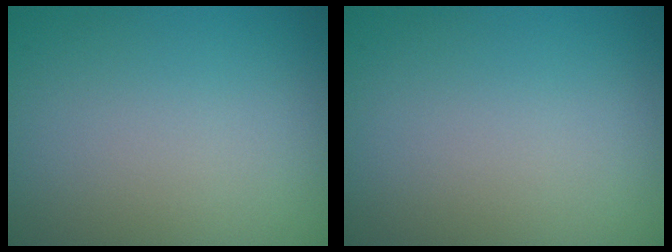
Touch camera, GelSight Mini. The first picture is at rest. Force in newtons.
{"total": 0.0}